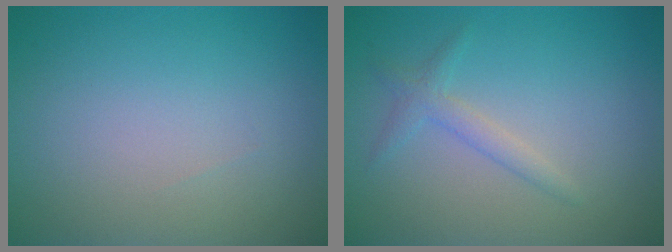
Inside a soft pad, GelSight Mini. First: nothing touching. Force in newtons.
{"total": 1.6, "press": 1.6, "slide": 0.0}